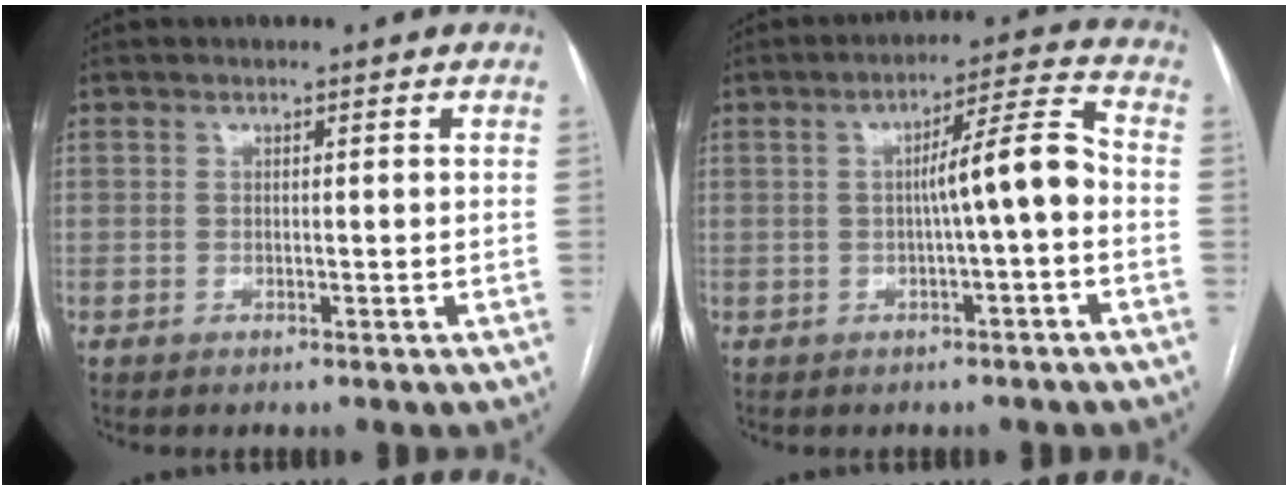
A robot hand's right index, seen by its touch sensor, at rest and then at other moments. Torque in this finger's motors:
{"motor_torque": [1.30, -0.14, 0.65, 0.13]}